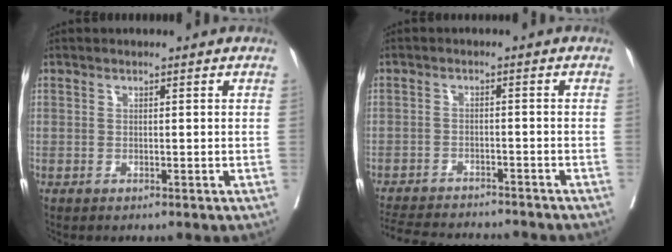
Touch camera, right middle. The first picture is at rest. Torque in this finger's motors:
{"motor_torque": [0.95, -1.19, 0.11, 0.06]}